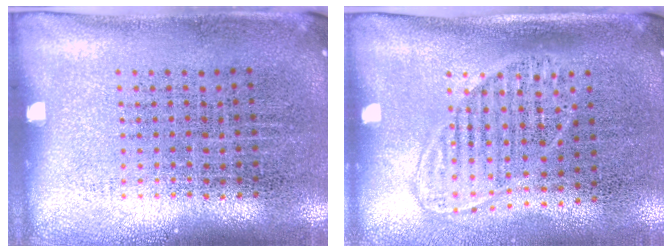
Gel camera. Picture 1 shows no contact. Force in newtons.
{"total": 1.5, "press": 1.3, "slide": 0.7}